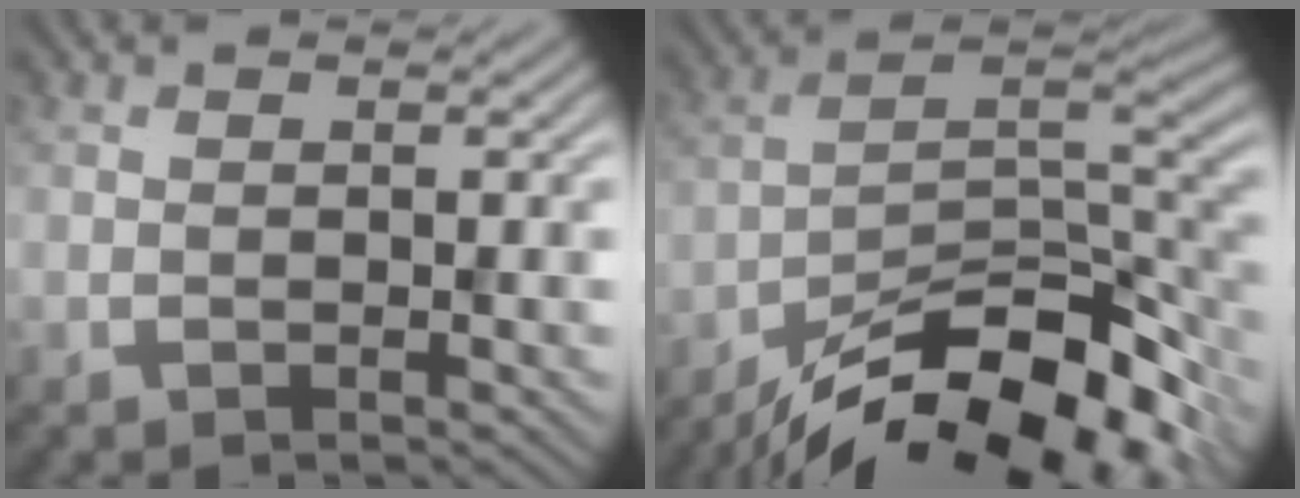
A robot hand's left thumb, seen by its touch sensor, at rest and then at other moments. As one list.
[{"total": 16.4, "force": [-12.8, 4.4, 9.3], "torque": [-0.168, -0.006, -0.212]}]